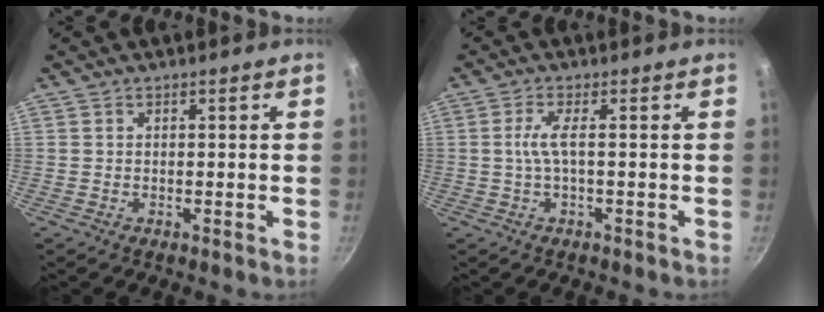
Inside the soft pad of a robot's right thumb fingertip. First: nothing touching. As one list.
[{"total": 3.2, "force": [-0.2, 0.3, 3.2], "torque": [-0.080, 0.004, -0.004]}]